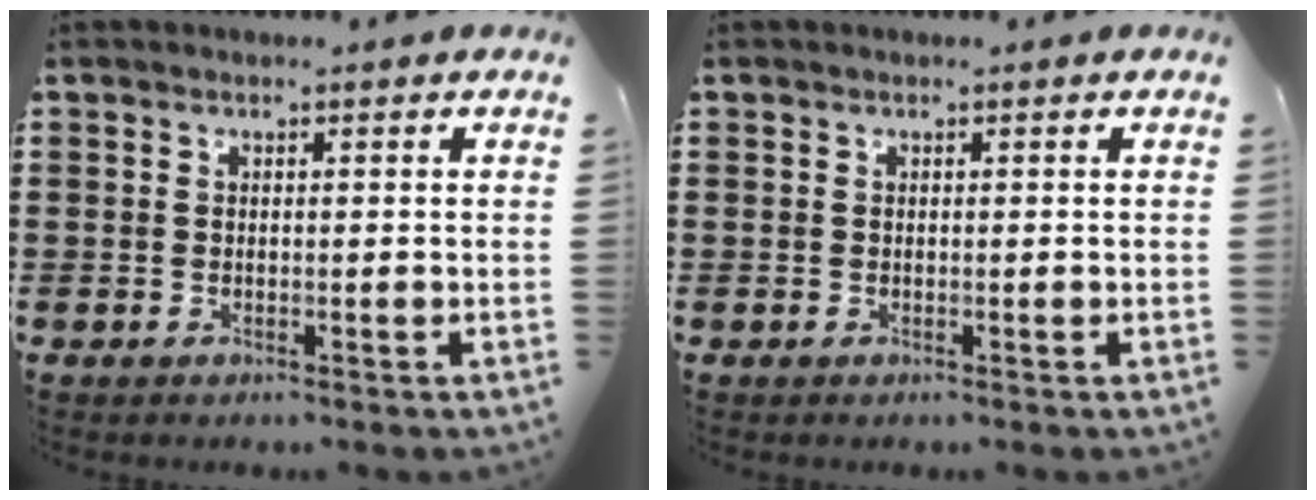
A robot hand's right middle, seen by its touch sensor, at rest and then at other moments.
{"total": 0.0}